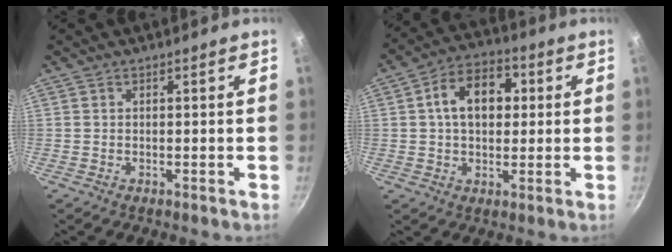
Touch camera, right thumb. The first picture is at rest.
{"total": 11.4, "force": [1.9, 7.9, 8.1], "torque": [-0.094, 0.018, 0.018]}